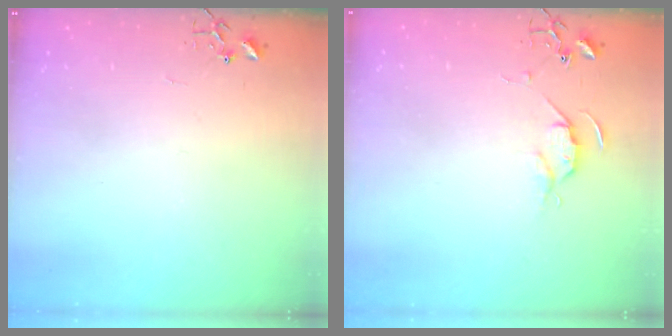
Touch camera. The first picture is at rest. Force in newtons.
{"total": 6.1, "press": 6.0, "slide": 0.7}